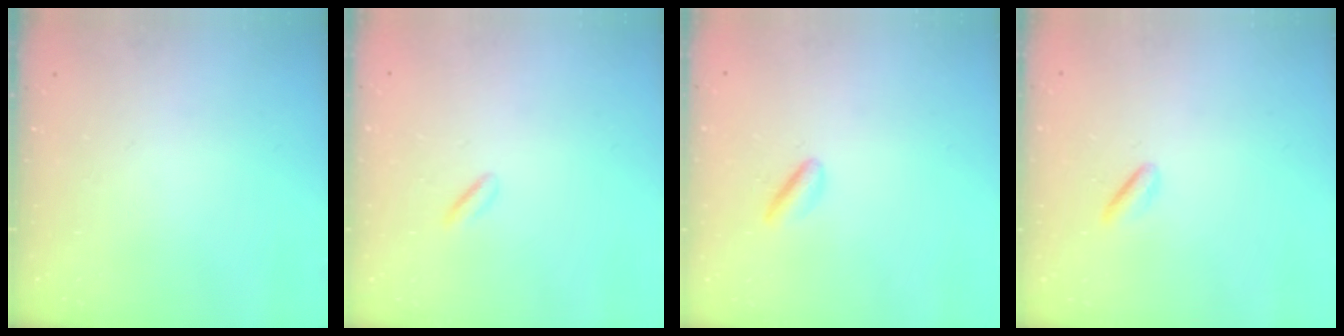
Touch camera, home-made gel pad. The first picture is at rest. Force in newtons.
{"total": 1.8, "press": 1.6, "slide": 0.8}
{"total": 2.8, "press": 2.6, "slide": 1.0}
{"total": 1.2, "press": 0.9, "slide": 0.7}